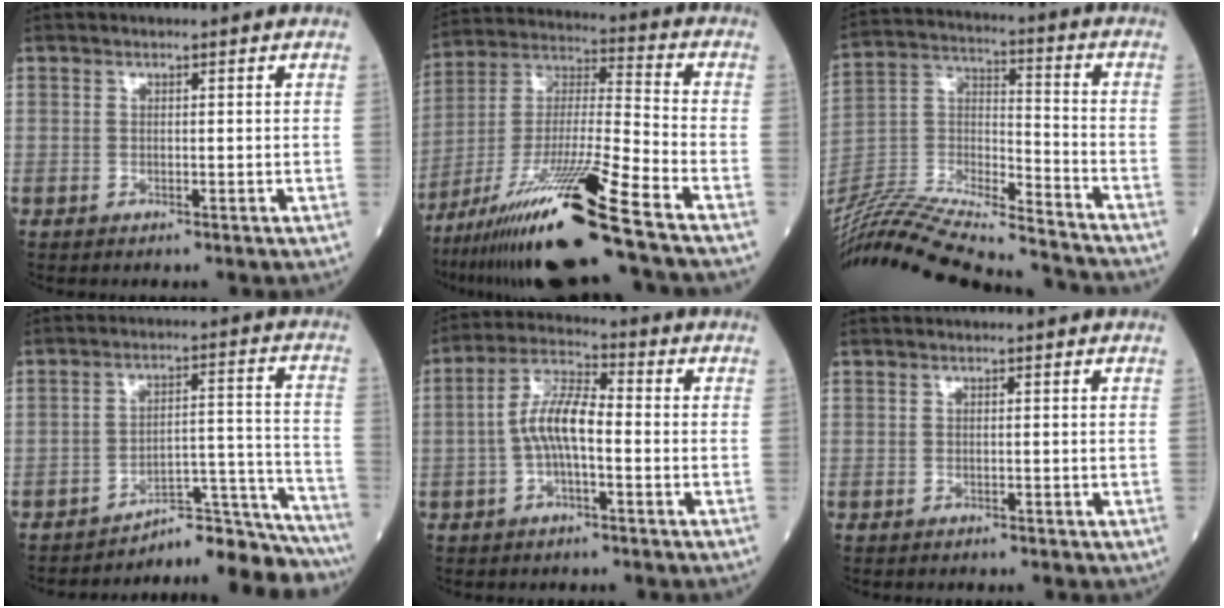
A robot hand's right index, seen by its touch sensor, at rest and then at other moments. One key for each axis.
{"total": 20.0, "fx": -13.5, "fy": -1.2, "fz": 14.7, "tx": -0.298, "ty": -0.033, "tz": -0.246}
{"total": 28.7, "fx": -26.5, "fy": 2.1, "fz": 10.8, "tx": -0.226, "ty": -0.030, "tz": -0.433}
{"total": 13.0, "fx": -13.0, "fy": -0.5, "fz": 0.7, "tx": 0.015, "ty": 0.055, "tz": -0.186}
{"total": 7.5, "fx": -1.2, "fy": 2.2, "fz": 7.1, "tx": -0.145, "ty": 0.018, "tz": -0.027}
{"total": 0.0}